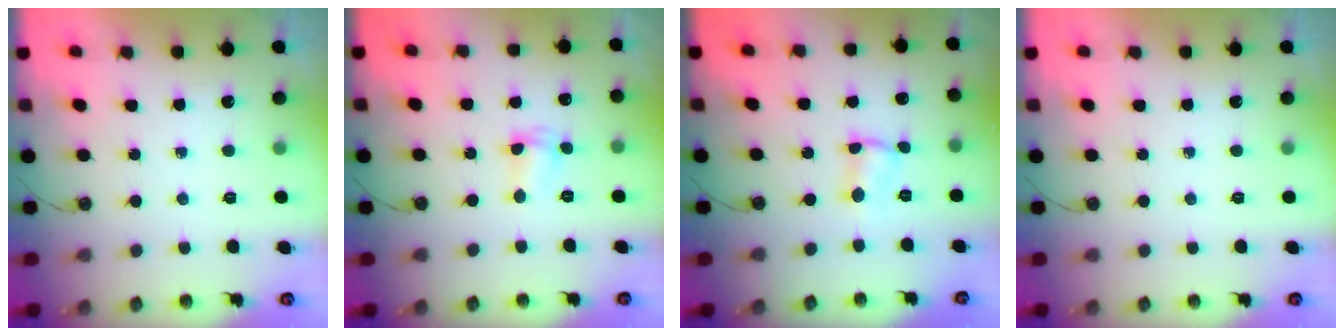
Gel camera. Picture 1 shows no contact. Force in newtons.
{"total": 2.6, "press": 2.6, "slide": 0.4}
{"total": 2.5, "press": 2.5, "slide": 0.5}
{"total": 0.0}